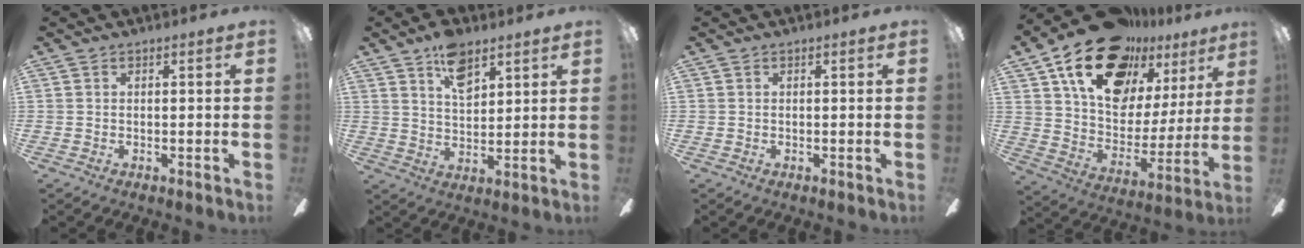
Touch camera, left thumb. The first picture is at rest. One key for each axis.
{"total": 9.6, "fx": 6.0, "fy": 4.9, "fz": 5.6, "tx": -0.083, "ty": -0.021, "tz": 0.104}
{"total": 0.0}
{"total": 23.0, "fx": 15.3, "fy": 12.9, "fz": 11.4, "tx": -0.189, "ty": -0.087, "tz": 0.276}